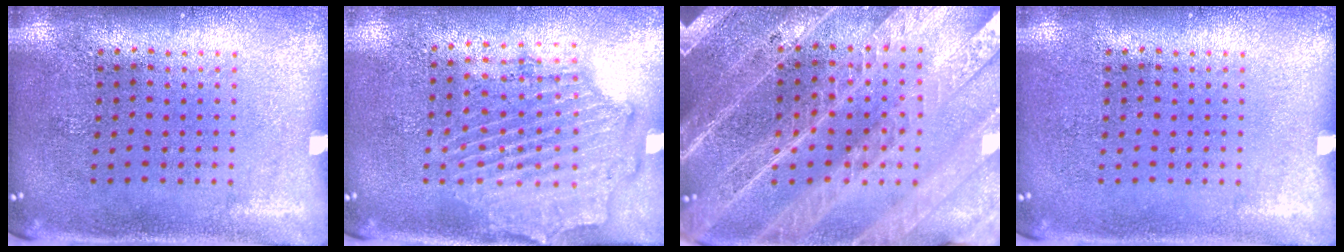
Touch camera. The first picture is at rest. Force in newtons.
{"total": 1.8, "press": 1.7, "slide": 0.7}
{"total": 4.4, "press": 3.9, "slide": 2.0}
{"total": 0.0}